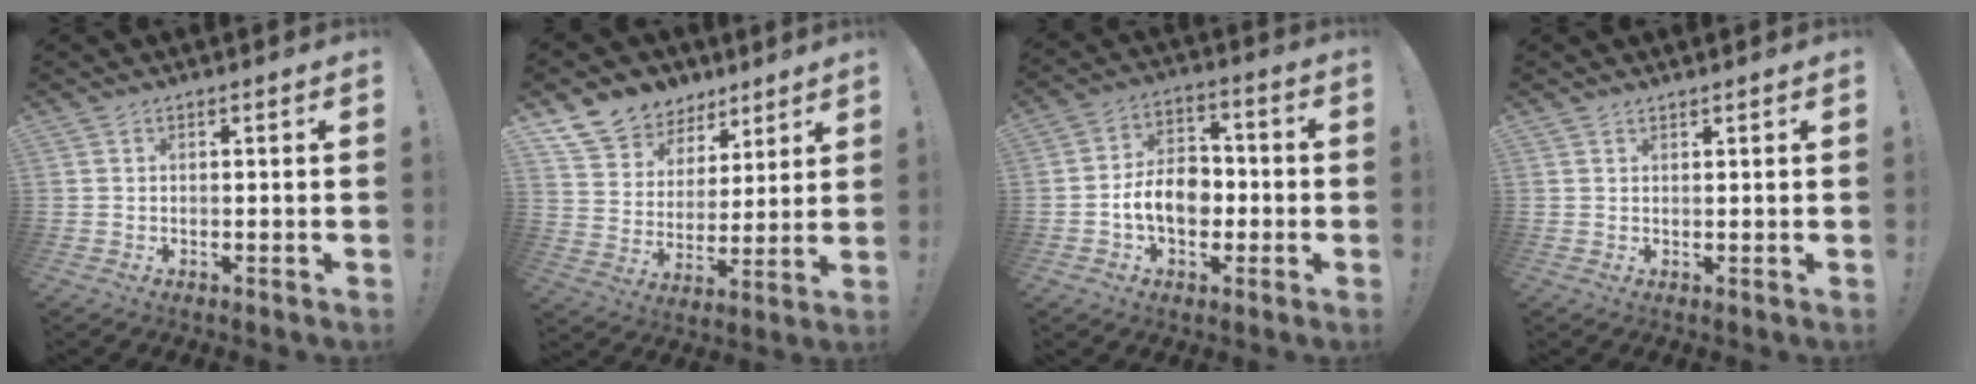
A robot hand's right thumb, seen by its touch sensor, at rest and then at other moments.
{"total": 11.8, "force": [8.6, 7.7, 2.2], "torque": [-0.042, -0.062, 0.166]}
{"total": 11.7, "force": [-2.3, 8.5, 7.7], "torque": [-0.137, 0.019, -0.040]}
{"total": 1.1, "force": [1.1, 0.2, -0.1], "torque": [0.011, -0.005, 0.020]}